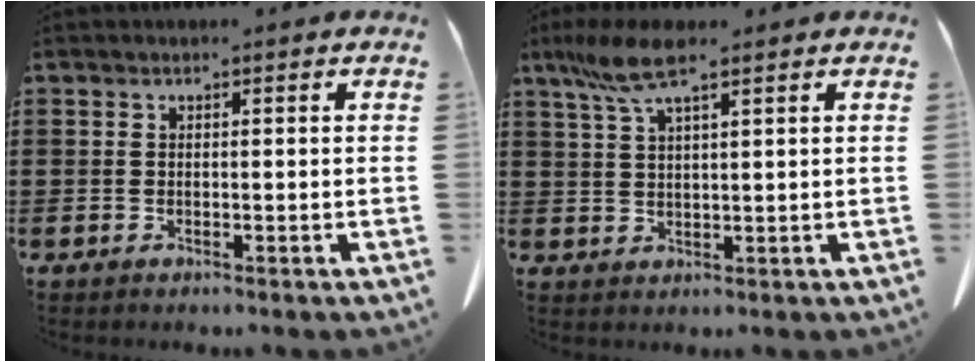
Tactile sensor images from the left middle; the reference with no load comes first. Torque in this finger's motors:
{"motor_torque": [1.19, -0.49, 0.20, 0.13]}